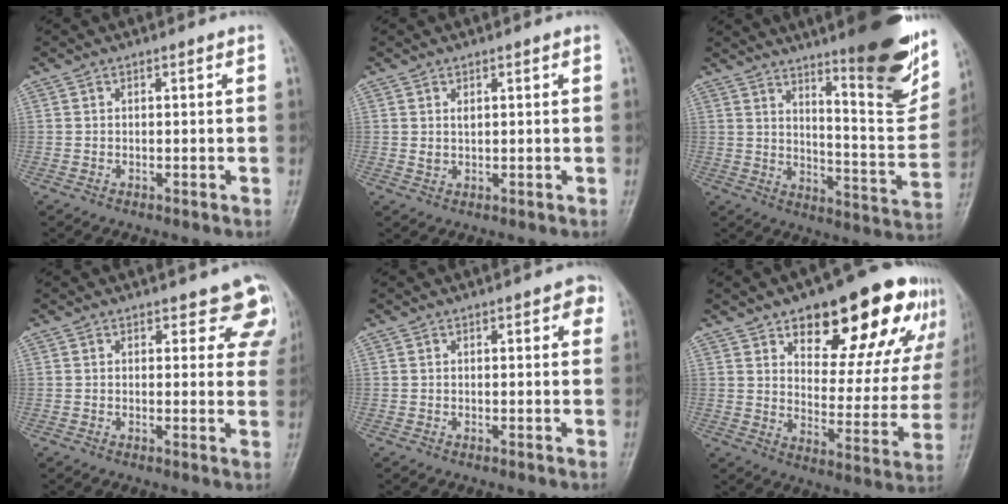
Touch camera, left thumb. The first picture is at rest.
{"total": 1.5, "force": [0.6, 0.9, 1.1], "torque": [-0.015, -0.006, 0.015]}
{"total": 21.9, "force": [13.4, 4.7, 16.6], "torque": [-0.190, -0.078, 0.198]}
{"total": 6.5, "force": [5.0, 3.3, 2.3], "torque": [0.021, -0.025, 0.038]}
{"total": 2.6, "force": [1.2, 1.2, 2.0], "torque": [-0.011, 0.000, 0.009]}
{"total": 23.4, "force": [13.5, 10.4, 16.1], "torque": [-0.159, -0.036, 0.193]}